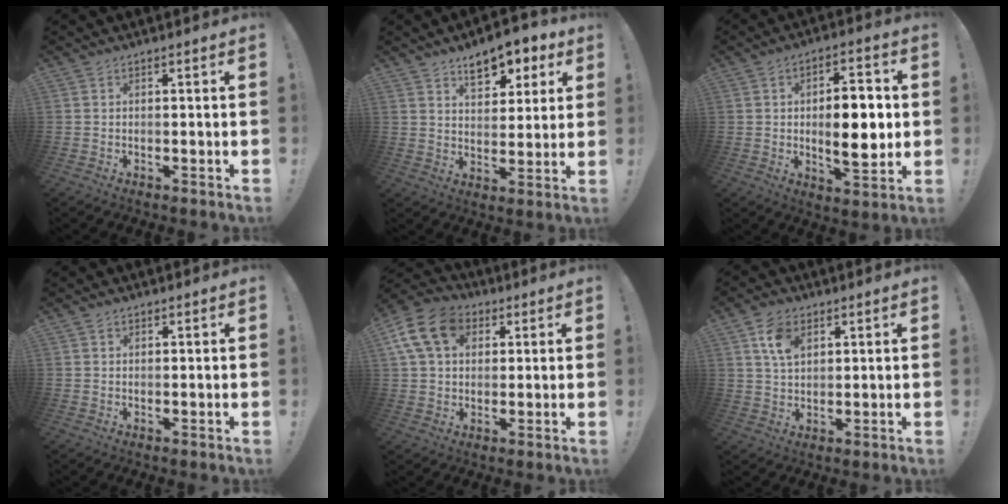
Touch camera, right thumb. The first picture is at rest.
{"total": 10.1, "force": [6.4, 5.4, 5.8], "torque": [-0.070, -0.037, 0.113]}
{"total": 13.0, "force": [-0.2, 5.7, 11.7], "torque": [-0.173, 0.001, -0.010]}
{"total": 1.0, "force": [0.8, 0.6, 0.2], "torque": [0.003, -0.003, 0.014]}
{"total": 15.2, "force": [5.4, 11.3, 8.5], "torque": [-0.140, -0.010, 0.108]}
{"total": 8.0, "force": [3.9, 5.2, 4.7], "torque": [-0.079, -0.005, 0.073]}